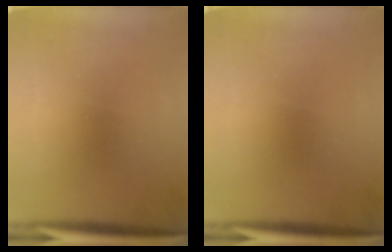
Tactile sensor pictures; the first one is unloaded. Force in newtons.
{"total": 0.0}